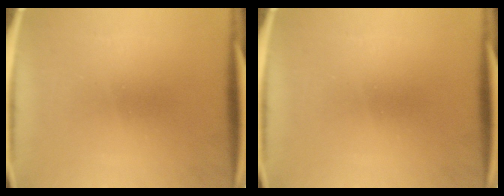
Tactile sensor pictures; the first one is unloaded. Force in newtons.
{"total": 0.0}